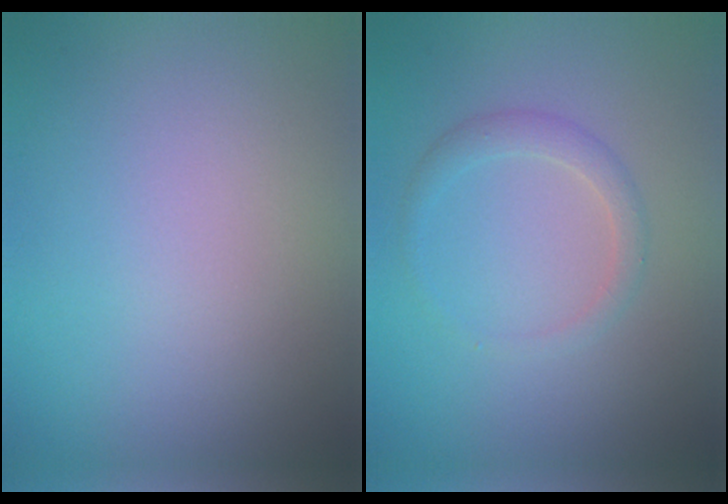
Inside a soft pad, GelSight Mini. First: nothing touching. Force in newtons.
{"total": 1.6, "press": 1.6, "slide": 0.1}